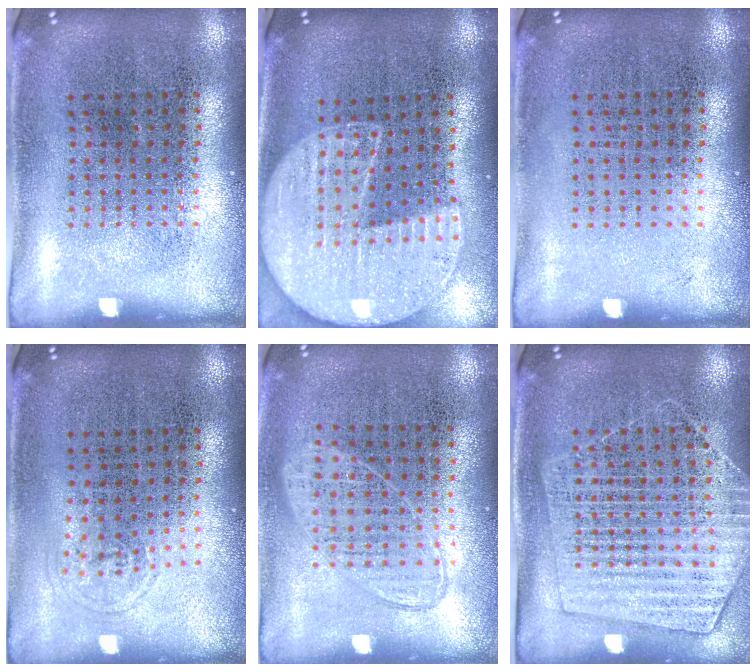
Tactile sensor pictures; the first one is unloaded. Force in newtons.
{"total": 2.0, "press": 1.8, "slide": 0.8}
{"total": 0.0}
{"total": 0.6, "press": 0.5, "slide": 0.3}
{"total": 0.9, "press": 0.8, "slide": 0.4}
{"total": 1.4, "press": 1.4, "slide": 0.2}